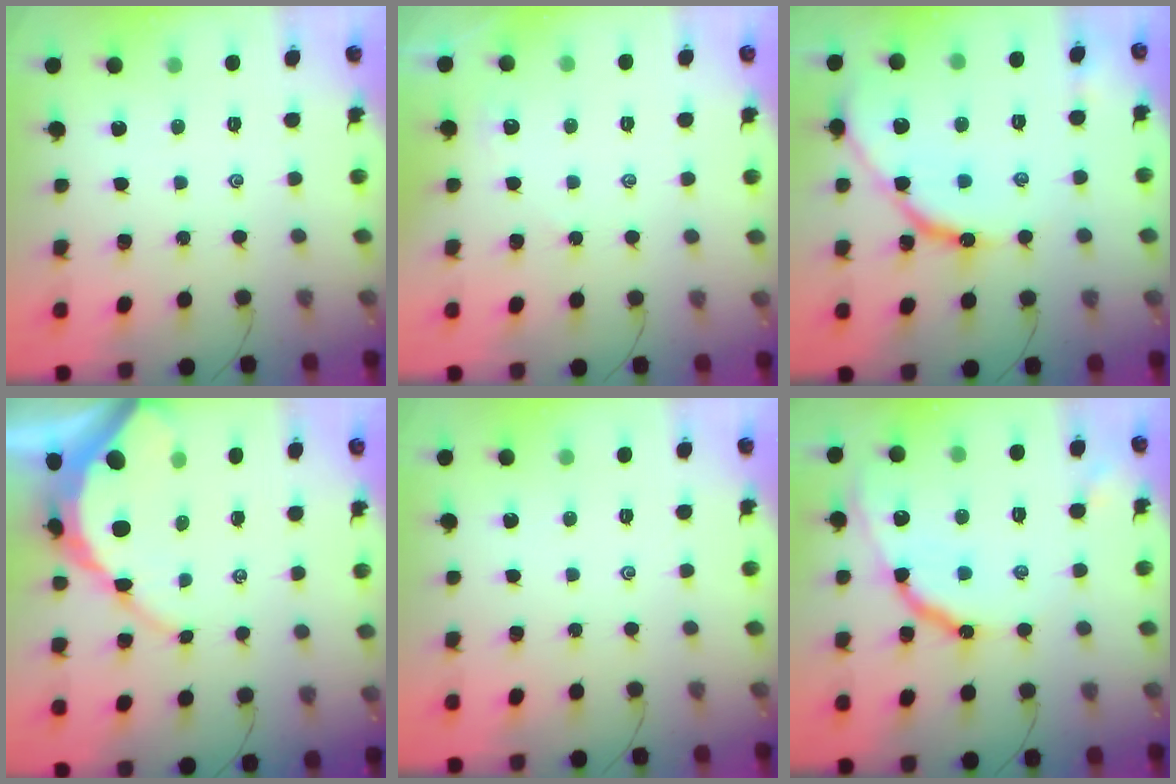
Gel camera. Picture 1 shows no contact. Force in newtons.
{"total": 1.4, "press": 1.4, "slide": 0.2}
{"total": 12.5, "press": 12.5, "slide": 0.9}
{"total": 10.7, "press": 10.6, "slide": 0.9}
{"total": 0.0}
{"total": 12.4, "press": 12.4, "slide": 0.9}